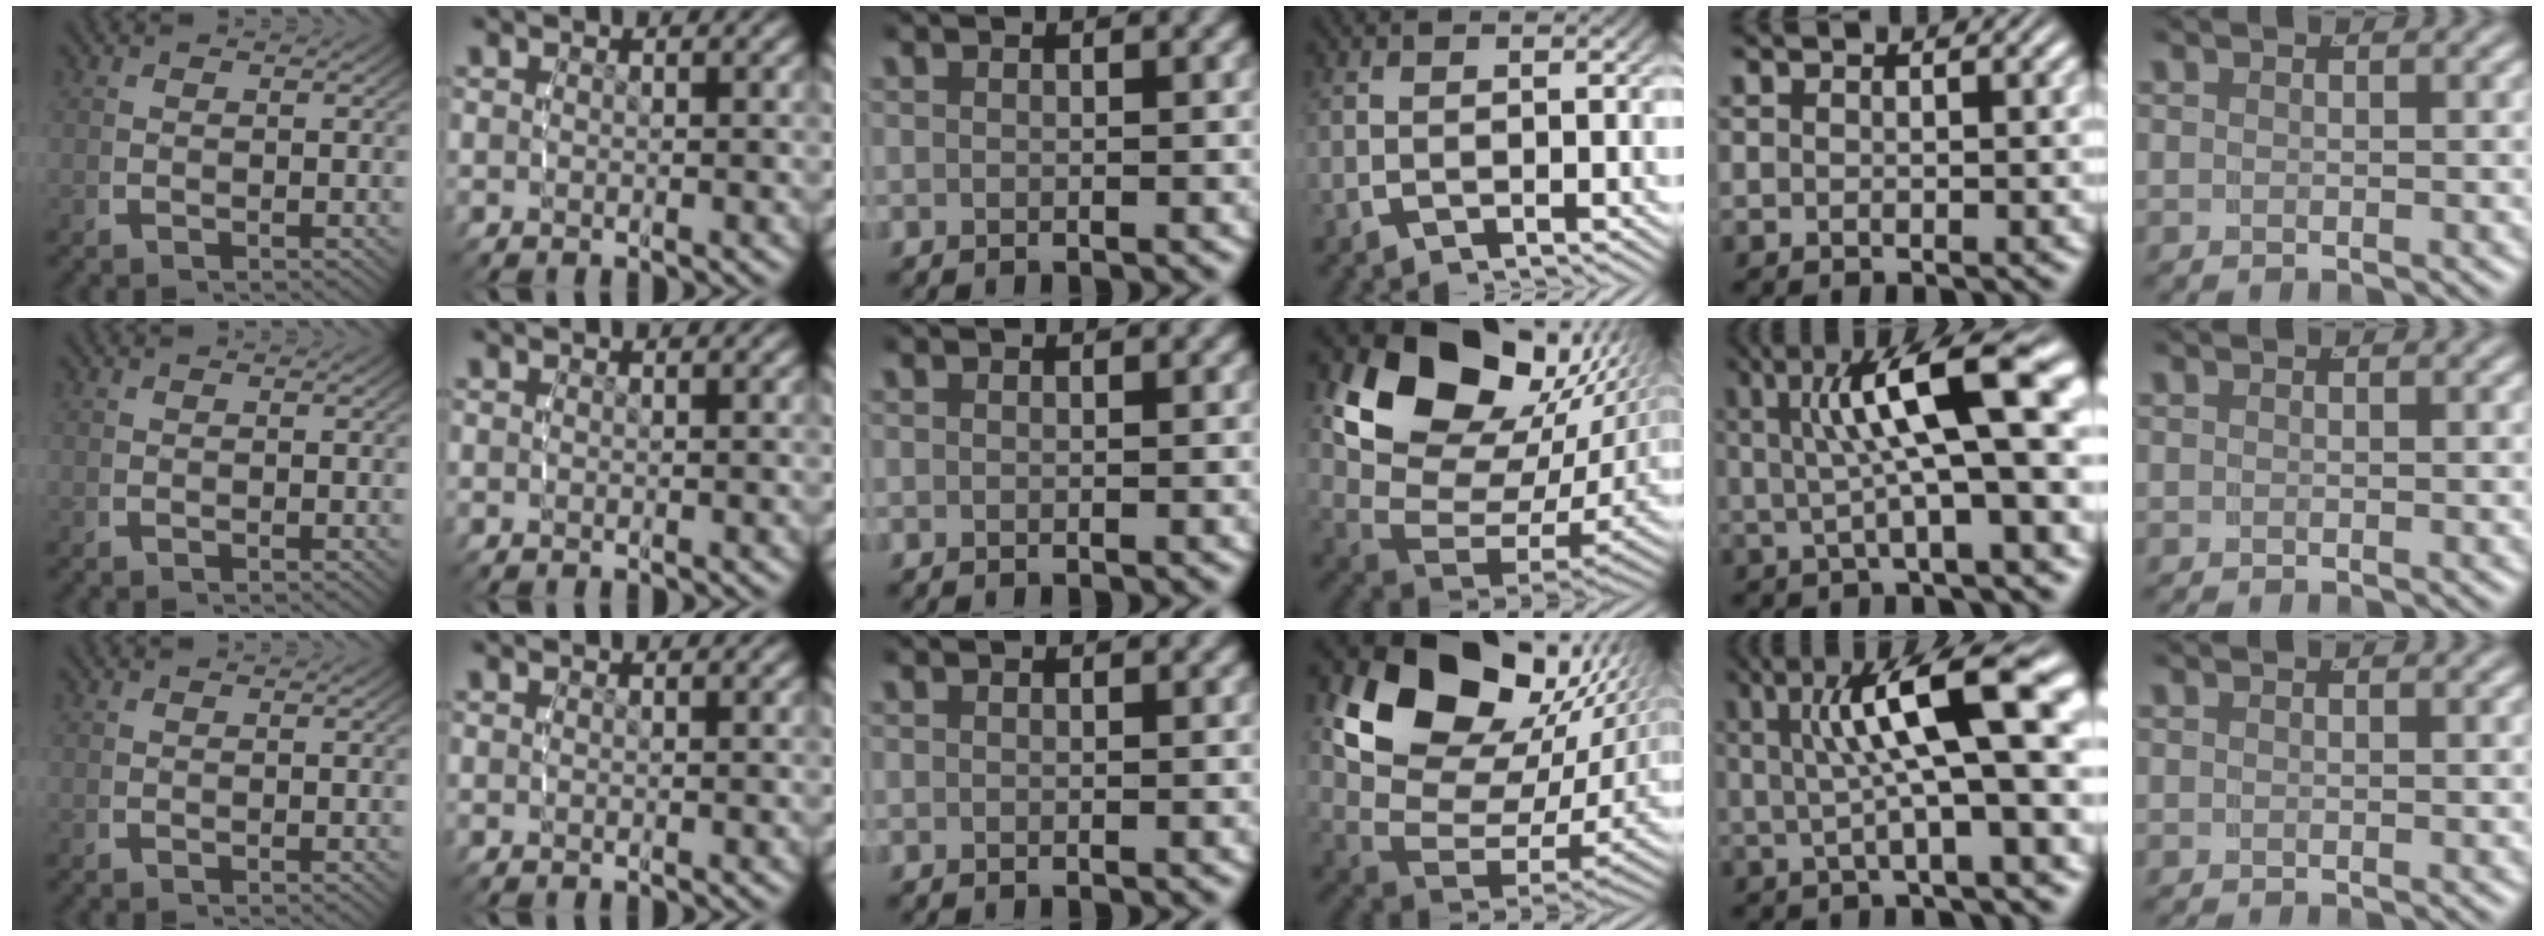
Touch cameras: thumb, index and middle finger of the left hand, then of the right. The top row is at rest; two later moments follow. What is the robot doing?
{"motion": "lift_and_place", "object": "lipstick"}